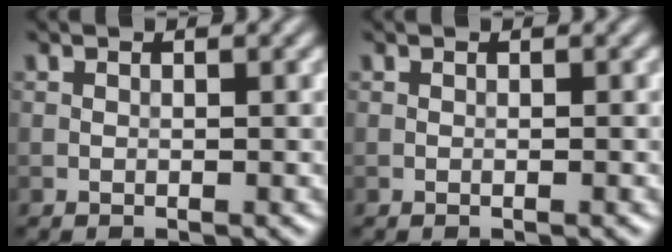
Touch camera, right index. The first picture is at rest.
{"total": 0.0}